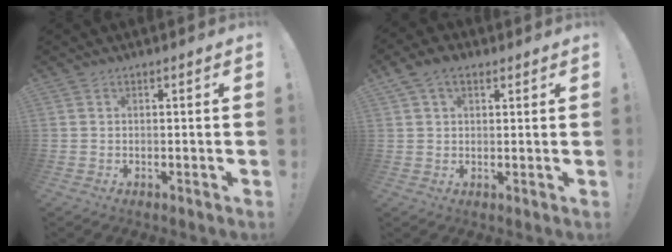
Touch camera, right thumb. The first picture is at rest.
{"total": 5.7, "force": [2.8, 3.7, 3.4], "torque": [-0.057, -0.001, 0.054]}